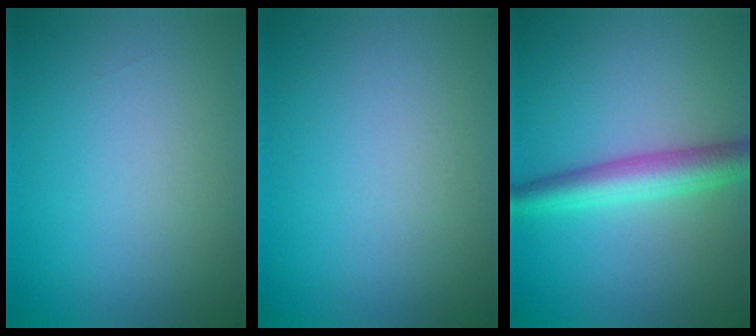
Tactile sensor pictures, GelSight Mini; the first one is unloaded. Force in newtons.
{"total": 0.0}
{"total": 4.3, "press": 4.3, "slide": 0.1}